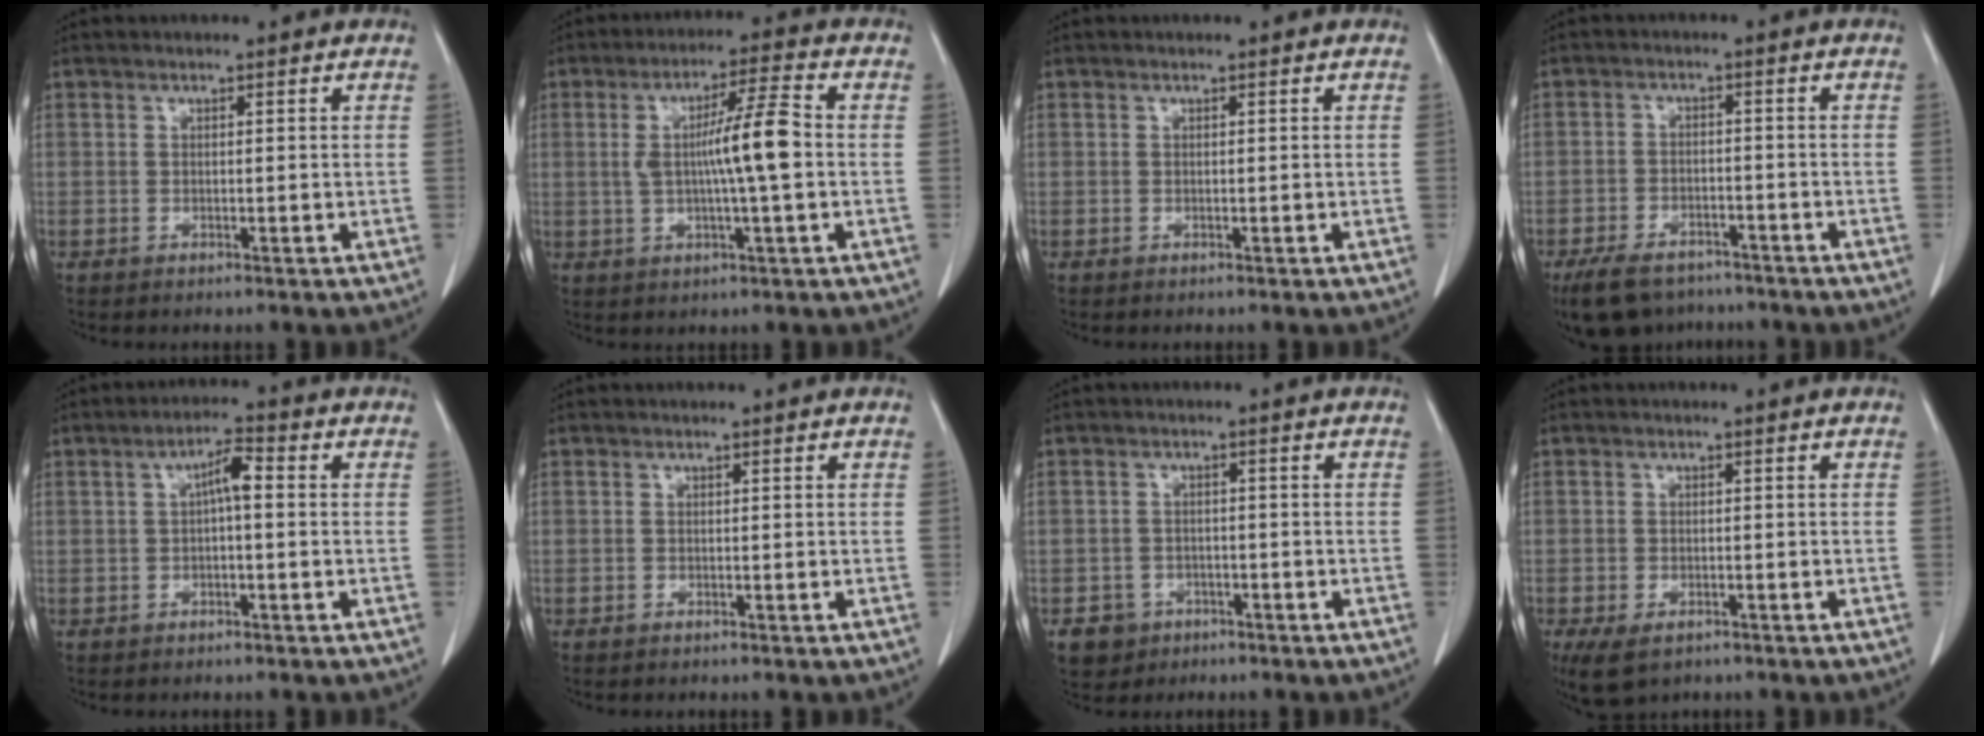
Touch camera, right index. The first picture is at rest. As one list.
[{"total": 9.0, "force": [0.0, 0.4, 9.0], "torque": [-0.159, 0.011, -0.003]}, {"total": 0.0}, {"total": 9.9, "force": [-7.7, 4.8, 3.8], "torque": [-0.064, -0.005, -0.117]}, {"total": 3.8, "force": [0.3, 0.8, 3.7], "torque": [-0.062, 0.013, 0.002]}, {"total": 0.0}, {"total": 4.0, "force": [-2.1, 3.5, 0.2], "torque": [0.001, 0.012, -0.029]}, {"total": 5.0, "force": [-3.2, 2.8, 2.7], "torque": [-0.049, -0.008, -0.047]}]